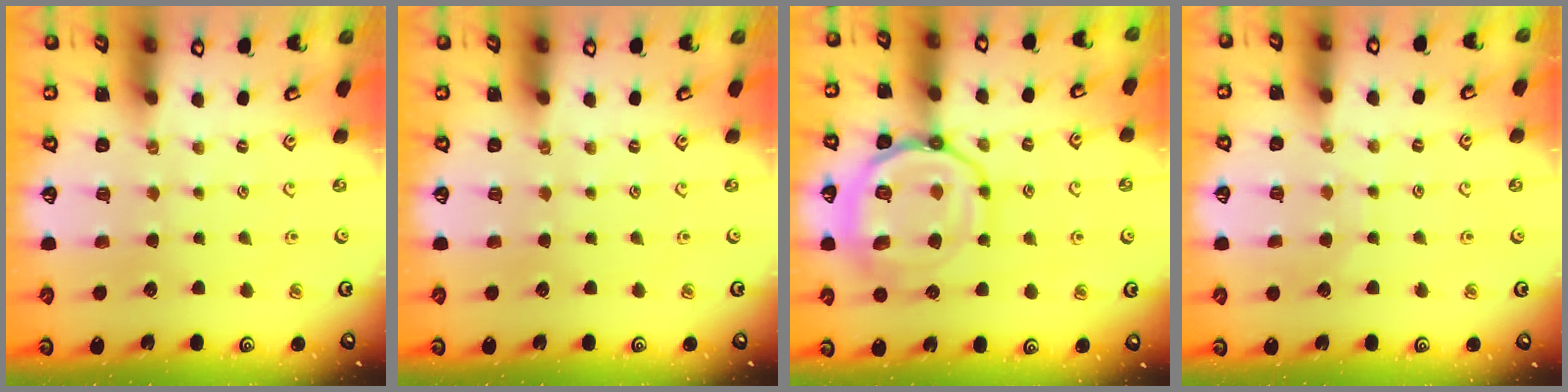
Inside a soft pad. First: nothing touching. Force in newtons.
{"total": 0.0}
{"total": 17.9, "press": 17.8, "slide": 1.8}
{"total": 4.4, "press": 4.3, "slide": 0.4}